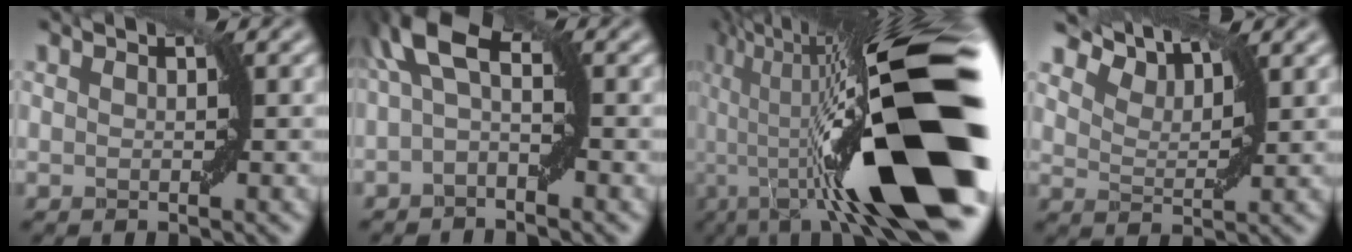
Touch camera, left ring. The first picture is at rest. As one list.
[{"total": 2.5, "force": [-0.1, 0.9, 2.3], "torque": [-0.058, 0.008, 0.008]}, {"total": 16.5, "force": [-6.1, 3.4, 15.0], "torque": [-0.220, 0.004, -0.104]}, {"total": 3.0, "force": [1.9, 1.5, 1.7], "torque": [-0.046, -0.006, 0.051]}]